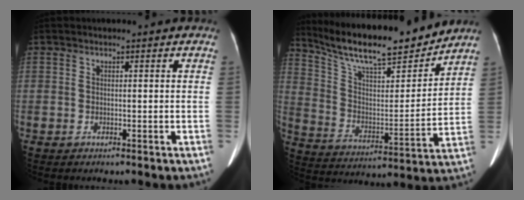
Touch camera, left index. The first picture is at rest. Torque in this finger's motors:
{"motor_torque": [-0.23, -0.92, 0.24, 0.07]}